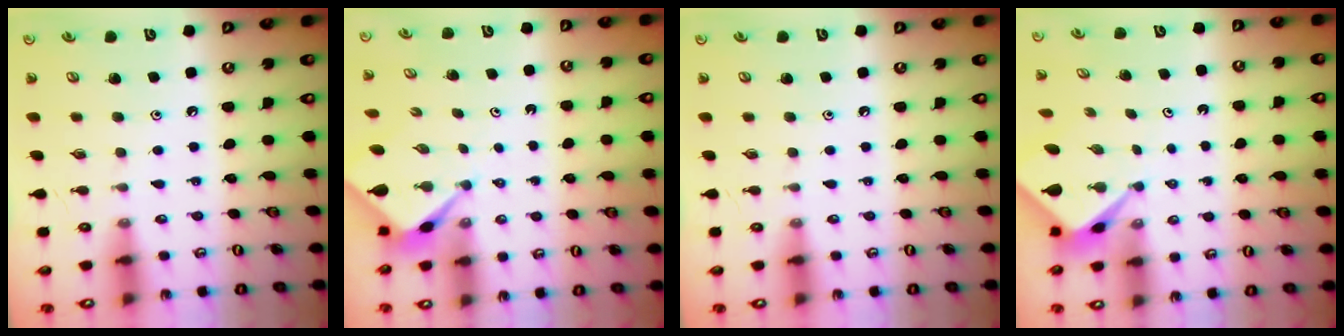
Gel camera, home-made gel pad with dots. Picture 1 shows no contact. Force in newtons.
{"total": 2.6, "press": 2.5, "slide": 0.2}
{"total": 0.0}
{"total": 2.3, "press": 2.3, "slide": 0.2}